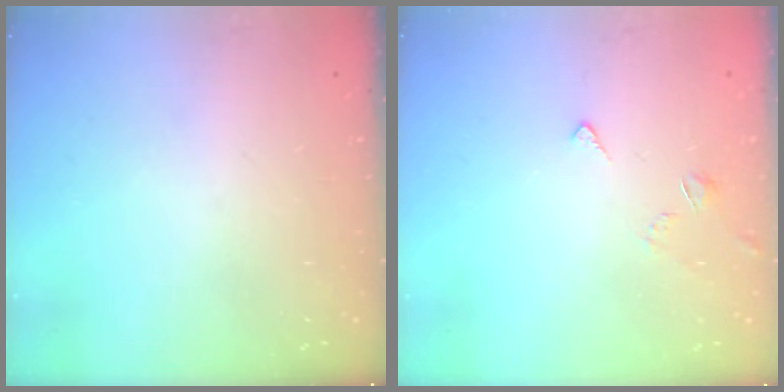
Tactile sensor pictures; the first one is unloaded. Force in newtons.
{"total": 2.9, "press": 2.8, "slide": 0.6}